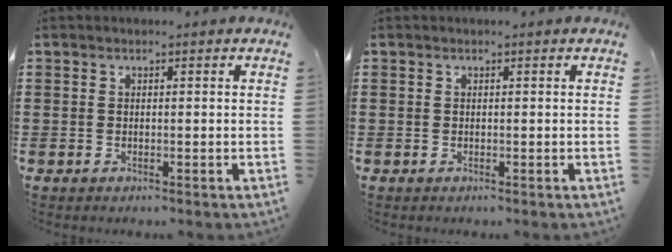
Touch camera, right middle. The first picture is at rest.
{"total": 0.0}